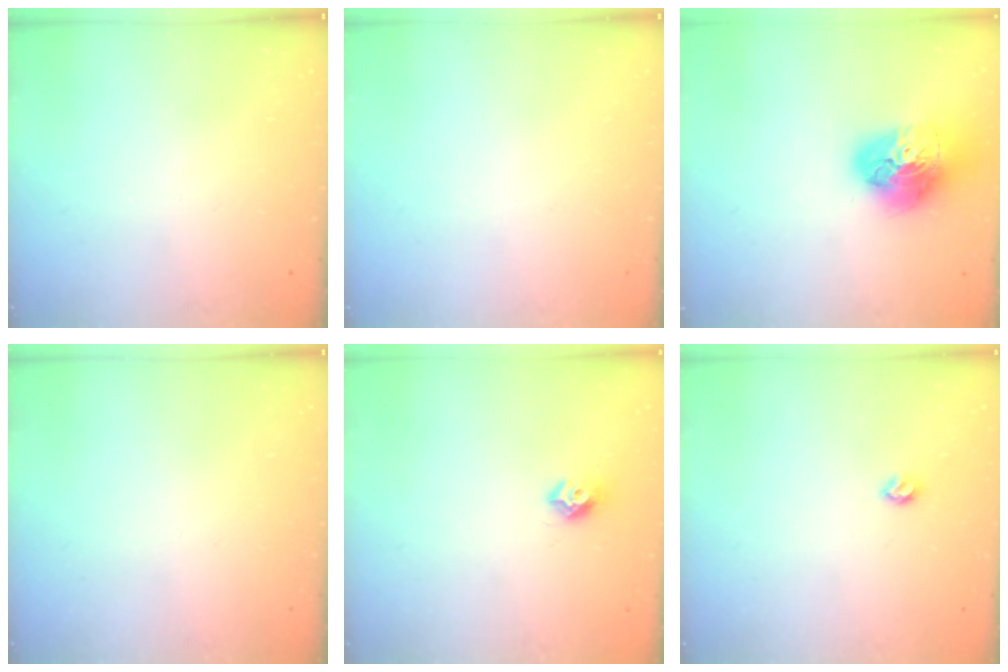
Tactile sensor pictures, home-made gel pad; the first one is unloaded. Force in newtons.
{"total": 0.0}
{"total": 17.4, "press": 17.3, "slide": 1.8}
{"total": 0.0}
{"total": 7.7, "press": 7.7, "slide": 0.7}
{"total": 4.9, "press": 4.8, "slide": 0.8}